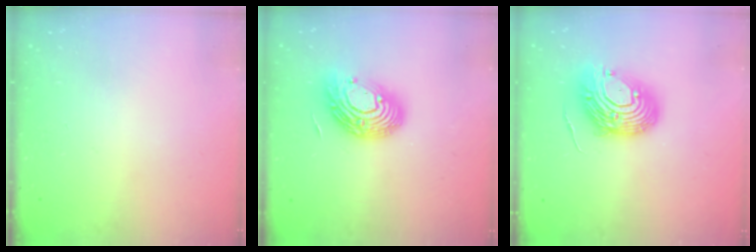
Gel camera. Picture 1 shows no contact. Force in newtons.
{"total": 14.5, "press": 14.5, "slide": 1.0}
{"total": 14.3, "press": 14.2, "slide": 1.4}